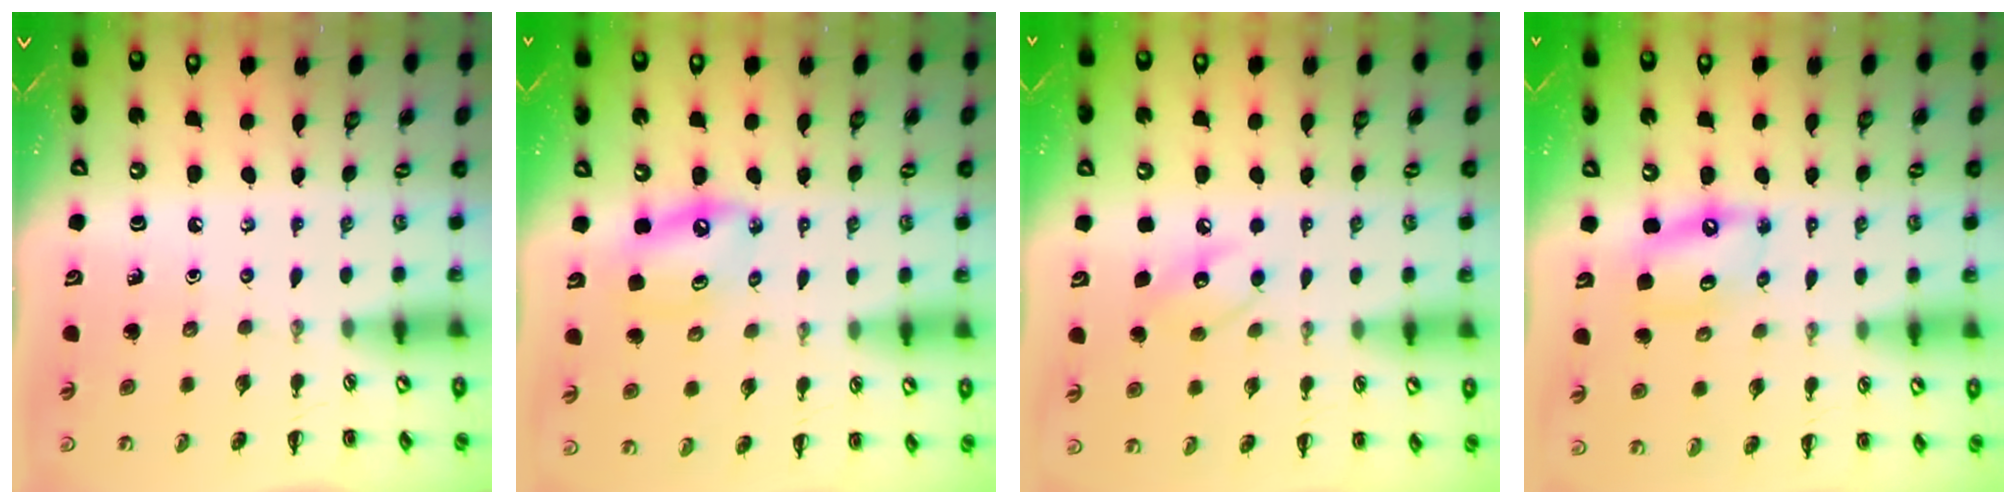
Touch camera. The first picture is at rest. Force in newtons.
{"total": 7.1, "press": 6.9, "slide": 1.5}
{"total": 7.5, "press": 7.4, "slide": 1.0}
{"total": 9.7, "press": 9.4, "slide": 2.2}